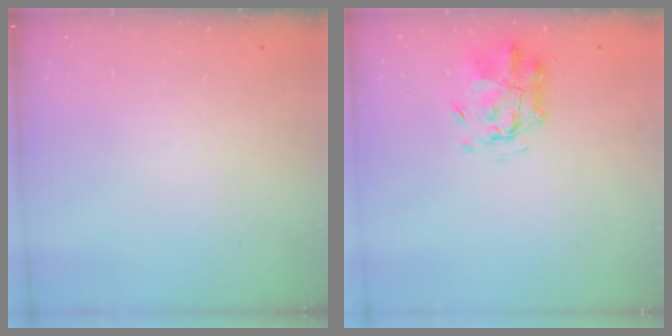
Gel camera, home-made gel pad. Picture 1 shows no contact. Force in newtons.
{"total": 3.3, "press": 3.0, "slide": 1.2}